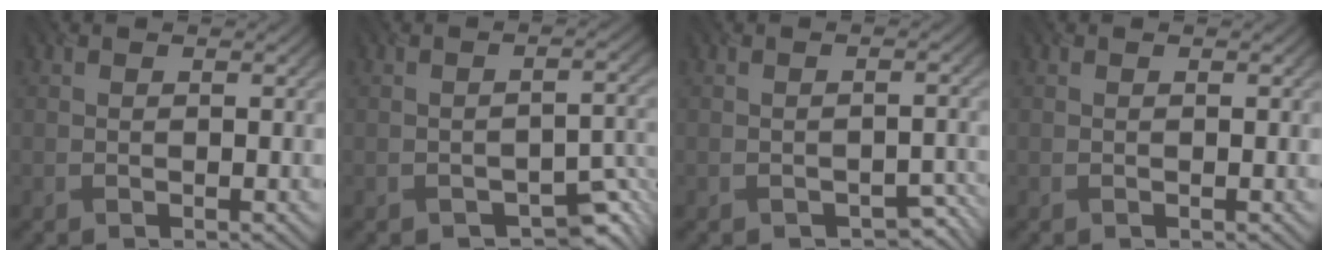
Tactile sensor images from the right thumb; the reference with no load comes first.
{"total": 4.6, "force": [-3.4, 2.1, 2.3], "torque": [-0.024, -0.011, -0.046]}
{"total": 3.6, "force": [-2.9, 1.8, 1.1], "torque": [-0.014, -0.006, -0.030]}
{"total": 0.0}